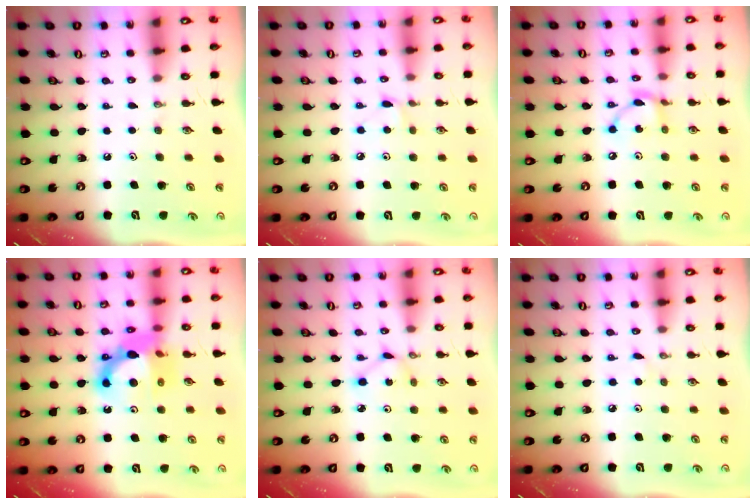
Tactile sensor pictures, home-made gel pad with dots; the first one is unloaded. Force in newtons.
{"total": 4.0, "press": 4.0, "slide": 0.5}
{"total": 6.7, "press": 6.7, "slide": 0.1}
{"total": 13.5, "press": 13.4, "slide": 1.0}
{"total": 3.0, "press": 3.0, "slide": 0.1}
{"total": 2.1, "press": 2.1, "slide": 0.3}